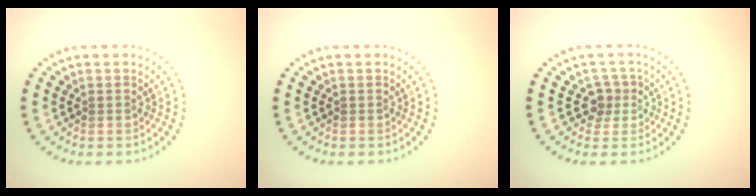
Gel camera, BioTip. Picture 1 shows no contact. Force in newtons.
{"total": 0.0}
{"total": 2.0, "press": 1.5, "slide": 1.3}